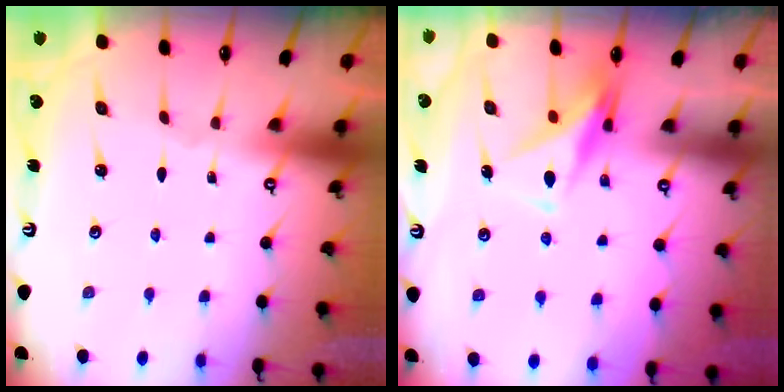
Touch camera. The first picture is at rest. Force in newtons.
{"total": 10.0, "press": 9.9, "slide": 1.7}